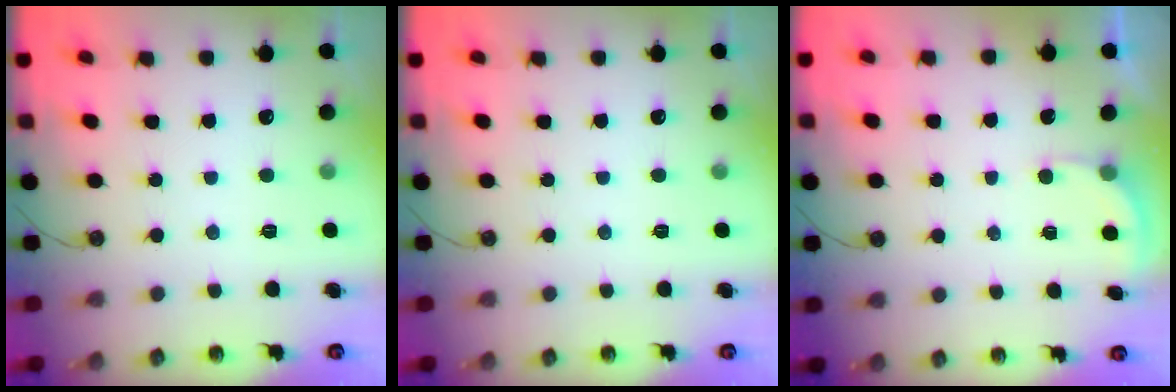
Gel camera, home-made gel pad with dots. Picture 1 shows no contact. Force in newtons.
{"total": 0.0}
{"total": 2.1, "press": 2.1, "slide": 0.1}